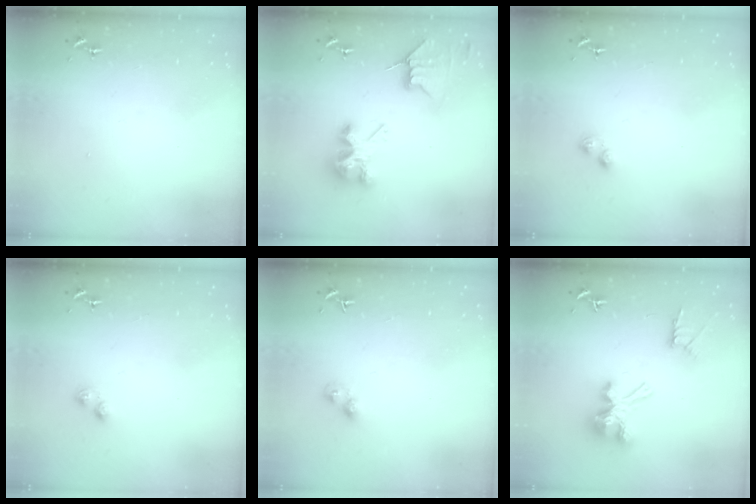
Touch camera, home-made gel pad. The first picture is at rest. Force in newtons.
{"total": 9.0, "press": 9.0, "slide": 0.6}
{"total": 2.8, "press": 2.7, "slide": 0.4}
{"total": 2.8, "press": 2.7, "slide": 0.4}
{"total": 3.3, "press": 3.2, "slide": 0.5}
{"total": 12.7, "press": 12.7, "slide": 0.4}